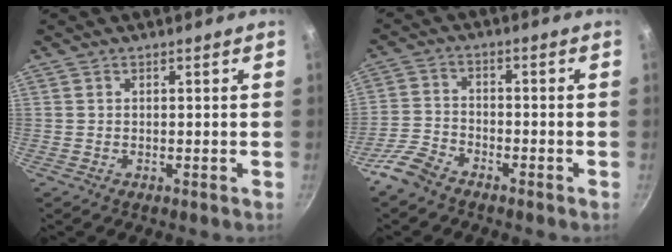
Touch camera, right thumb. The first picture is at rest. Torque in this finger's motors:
{"motor_torque": [1.43, -0.01, 0.37, -1.15, -0.02]}